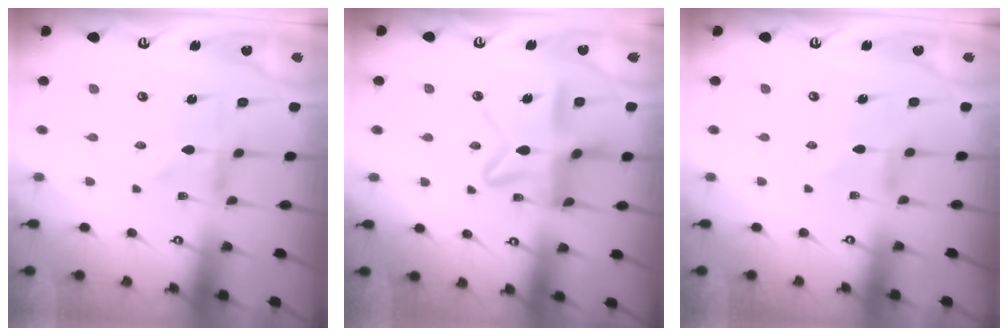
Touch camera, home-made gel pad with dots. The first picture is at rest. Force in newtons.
{"total": 14.4, "press": 14.4, "slide": 1.3}
{"total": 2.8, "press": 2.8, "slide": 0.3}